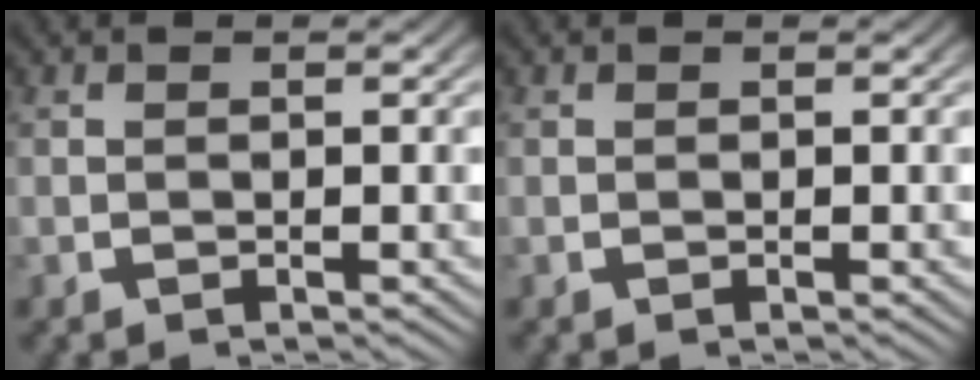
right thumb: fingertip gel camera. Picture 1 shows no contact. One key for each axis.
{"total": 0.0}